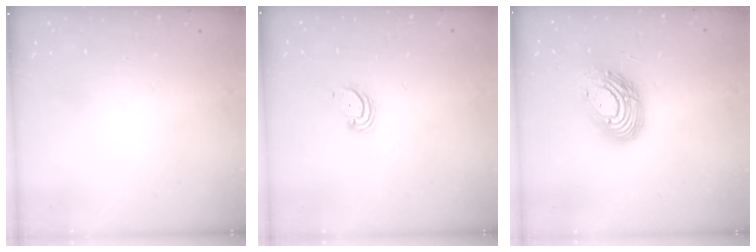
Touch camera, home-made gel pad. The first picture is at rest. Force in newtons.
{"total": 2.2, "press": 2.2, "slide": 0.3}
{"total": 13.9, "press": 13.9, "slide": 0.9}